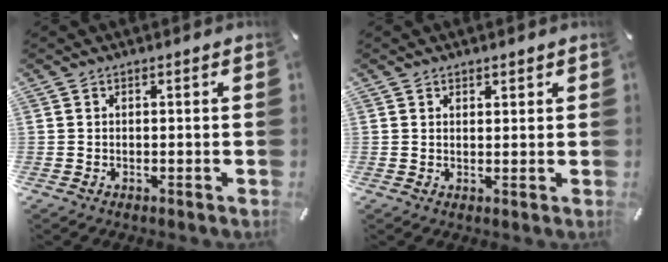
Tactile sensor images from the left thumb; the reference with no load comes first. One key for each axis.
{"total": 1.8, "fx": 1.2, "fy": 1.3, "fz": 0.0, "tx": 0.015, "ty": -0.004, "tz": 0.019}